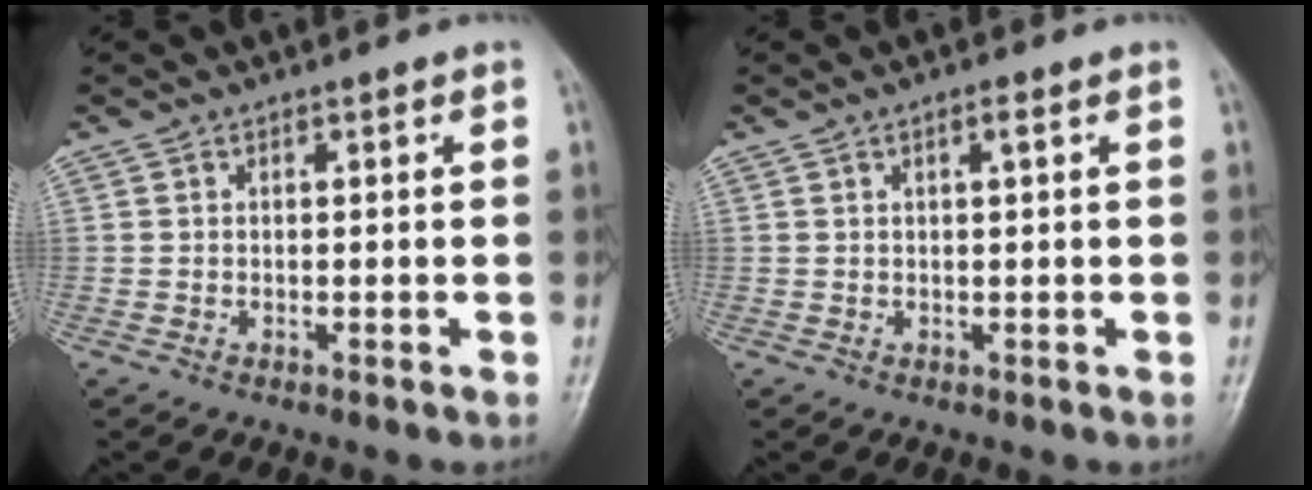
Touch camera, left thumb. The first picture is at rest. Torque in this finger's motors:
{"motor_torque": [-0.33, -0.28, 0.09, 0.06, -0.07]}